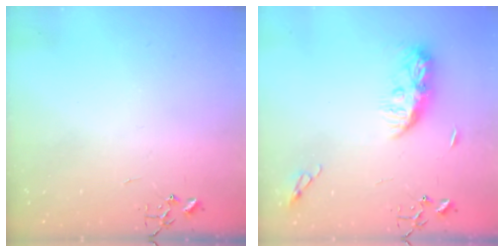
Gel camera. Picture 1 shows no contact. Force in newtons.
{"total": 10.0, "press": 10.0, "slide": 0.6}